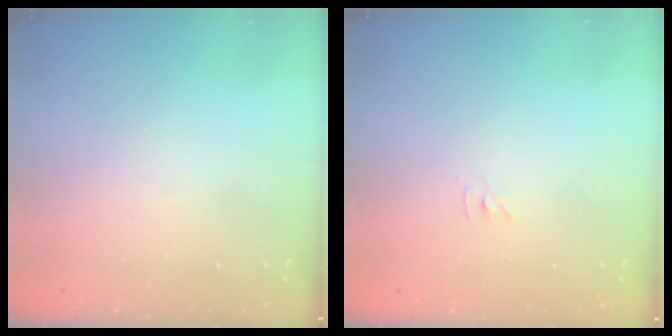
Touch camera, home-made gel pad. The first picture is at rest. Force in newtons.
{"total": 3.5, "press": 3.5, "slide": 0.5}